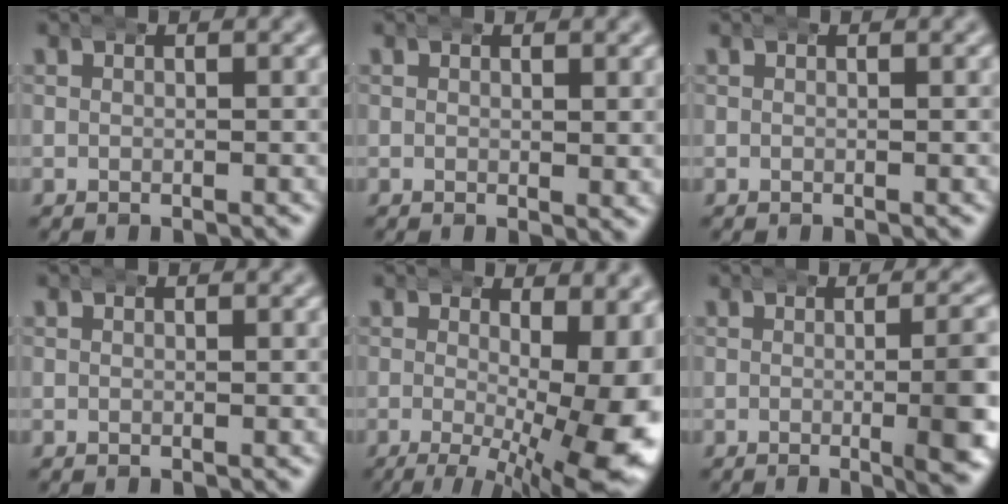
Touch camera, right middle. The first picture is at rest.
{"total": 0.8, "force": [0.4, 0.2, 0.6], "torque": [-0.007, -0.004, 0.007]}
{"total": 0.0}
{"total": 0.0}
{"total": 11.3, "force": [-4.7, 4.4, 9.2], "torque": [-0.124, -0.039, -0.057]}
{"total": 6.3, "force": [-1.1, 1.5, 6.0], "torque": [-0.068, 0.009, -0.025]}